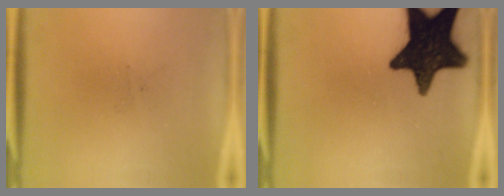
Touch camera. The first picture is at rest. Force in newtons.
{"total": 18.0}